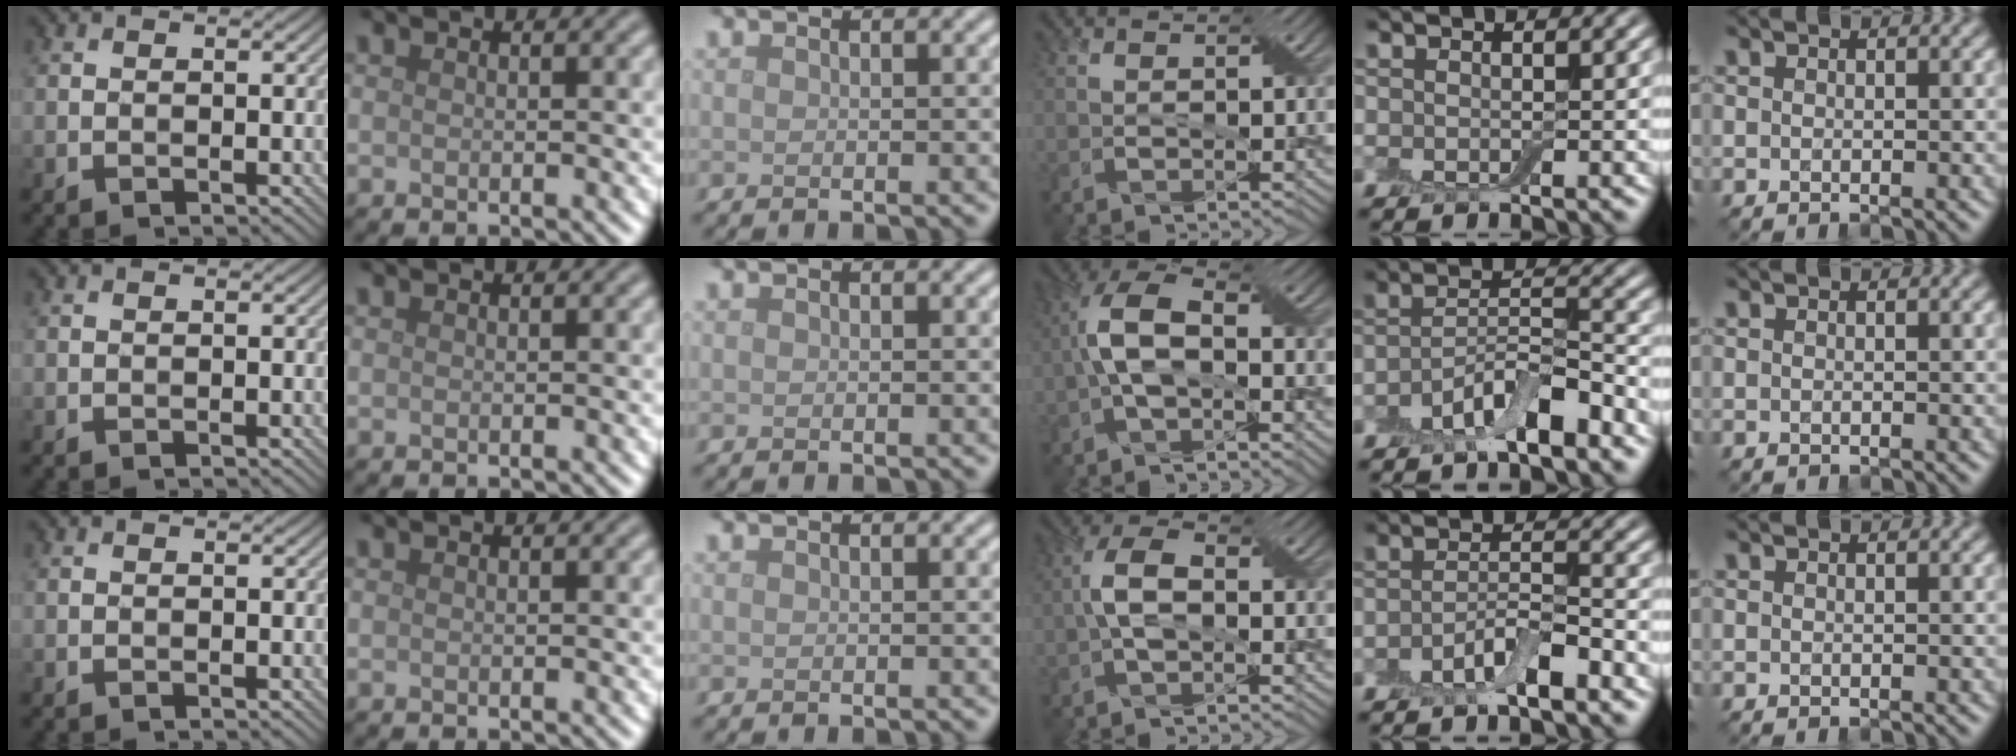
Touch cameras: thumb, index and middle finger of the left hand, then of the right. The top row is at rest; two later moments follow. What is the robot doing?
{"motion": "fold", "object": "bandage"}